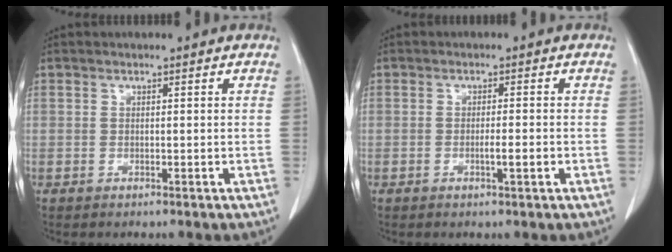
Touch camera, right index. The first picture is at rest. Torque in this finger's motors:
{"motor_torque": [0.39, -0.30, 0.19, 0.05]}